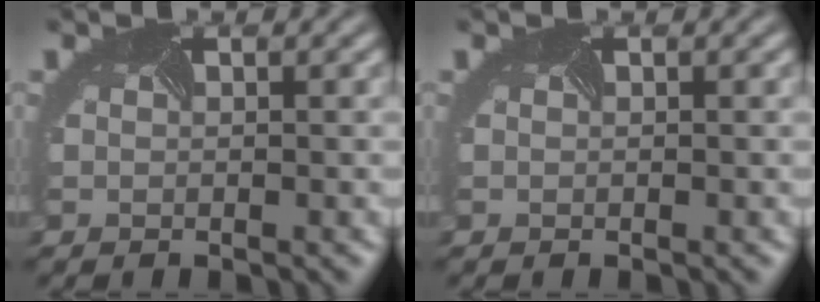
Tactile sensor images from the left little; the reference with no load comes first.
{"total": 0.0}